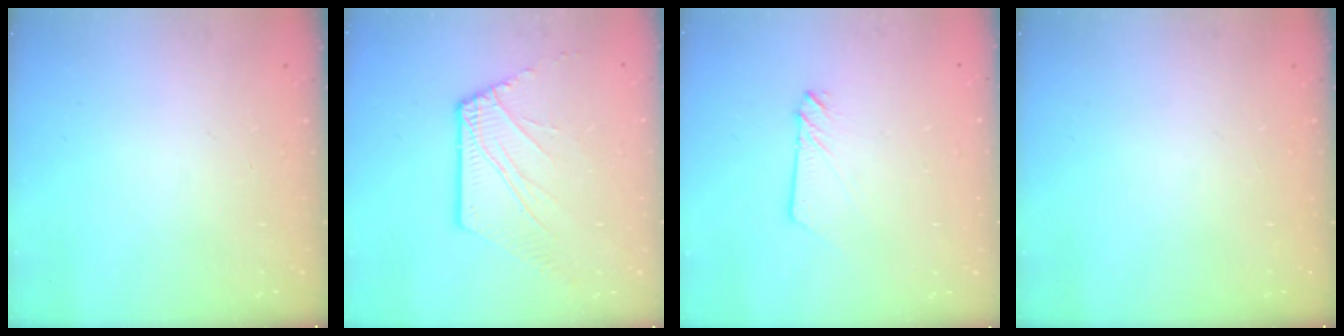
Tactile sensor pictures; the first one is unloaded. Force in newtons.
{"total": 8.0, "press": 7.9, "slide": 0.9}
{"total": 2.3, "press": 2.3, "slide": 0.2}
{"total": 0.0}